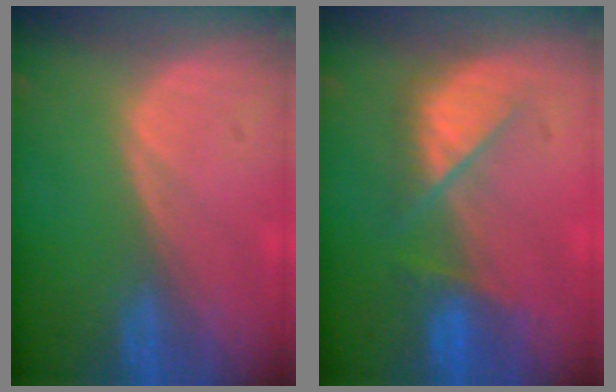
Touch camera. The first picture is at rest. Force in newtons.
{"total": 5.6, "press": 5.6, "slide": 0.9}